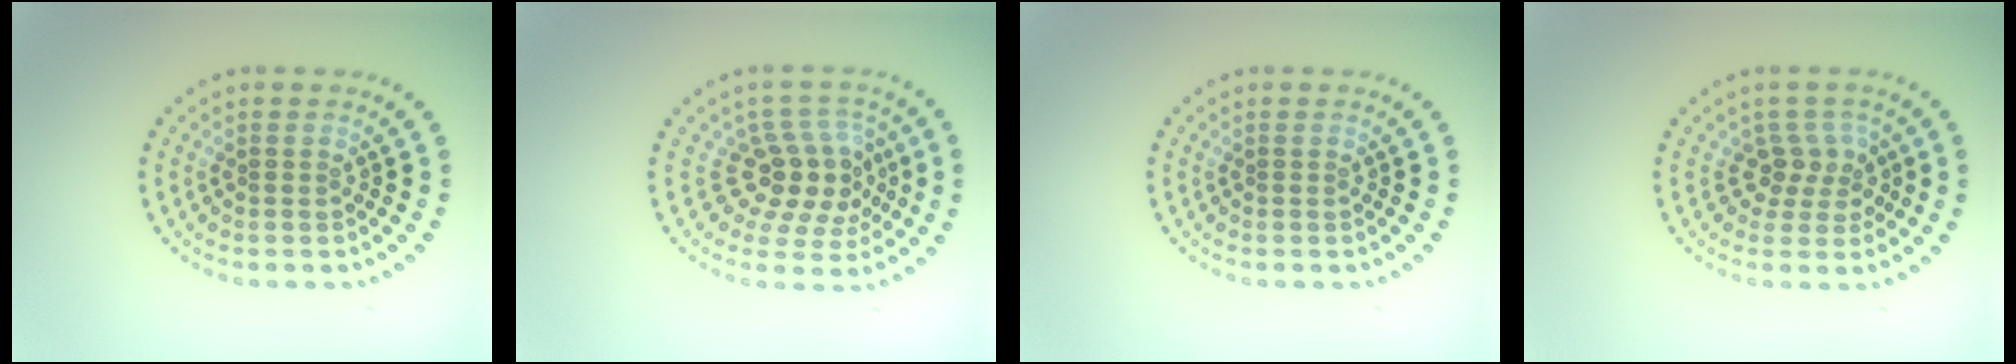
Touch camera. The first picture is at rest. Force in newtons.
{"total": 4.2, "press": 3.6, "slide": 2.2}
{"total": 0.0}
{"total": 2.7, "press": 2.0, "slide": 1.8}